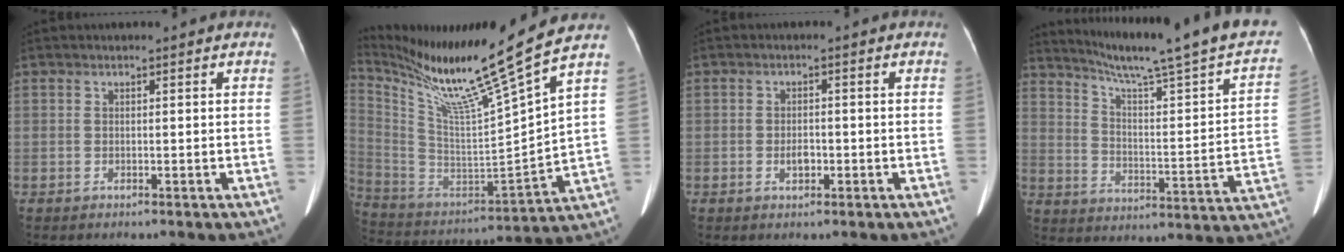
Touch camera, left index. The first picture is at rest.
{"total": 21.5, "force": [16.5, -2.4, 13.6], "torque": [-0.247, -0.049, 0.288]}
{"total": 2.1, "force": [-0.8, 1.1, 1.6], "torque": [-0.028, 0.003, -0.012]}
{"total": 24.8, "force": [20.6, 0.2, 13.9], "torque": [-0.210, -0.052, 0.272]}